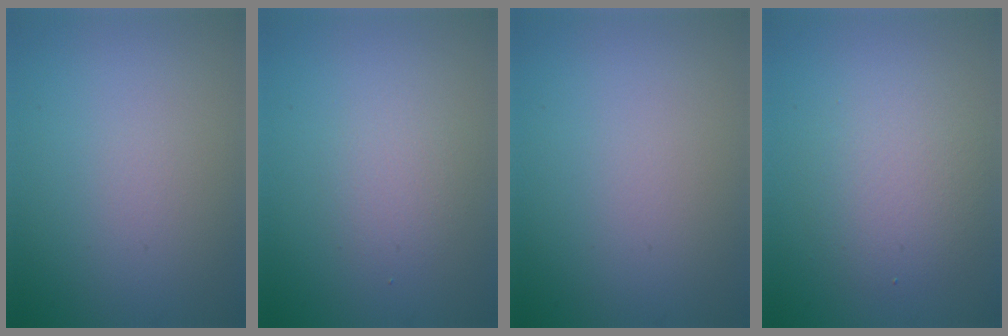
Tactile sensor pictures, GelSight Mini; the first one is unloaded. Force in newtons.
{"total": 1.6, "press": 1.6, "slide": 0.1}
{"total": 0.0}
{"total": 3.4, "press": 3.4, "slide": 0.1}